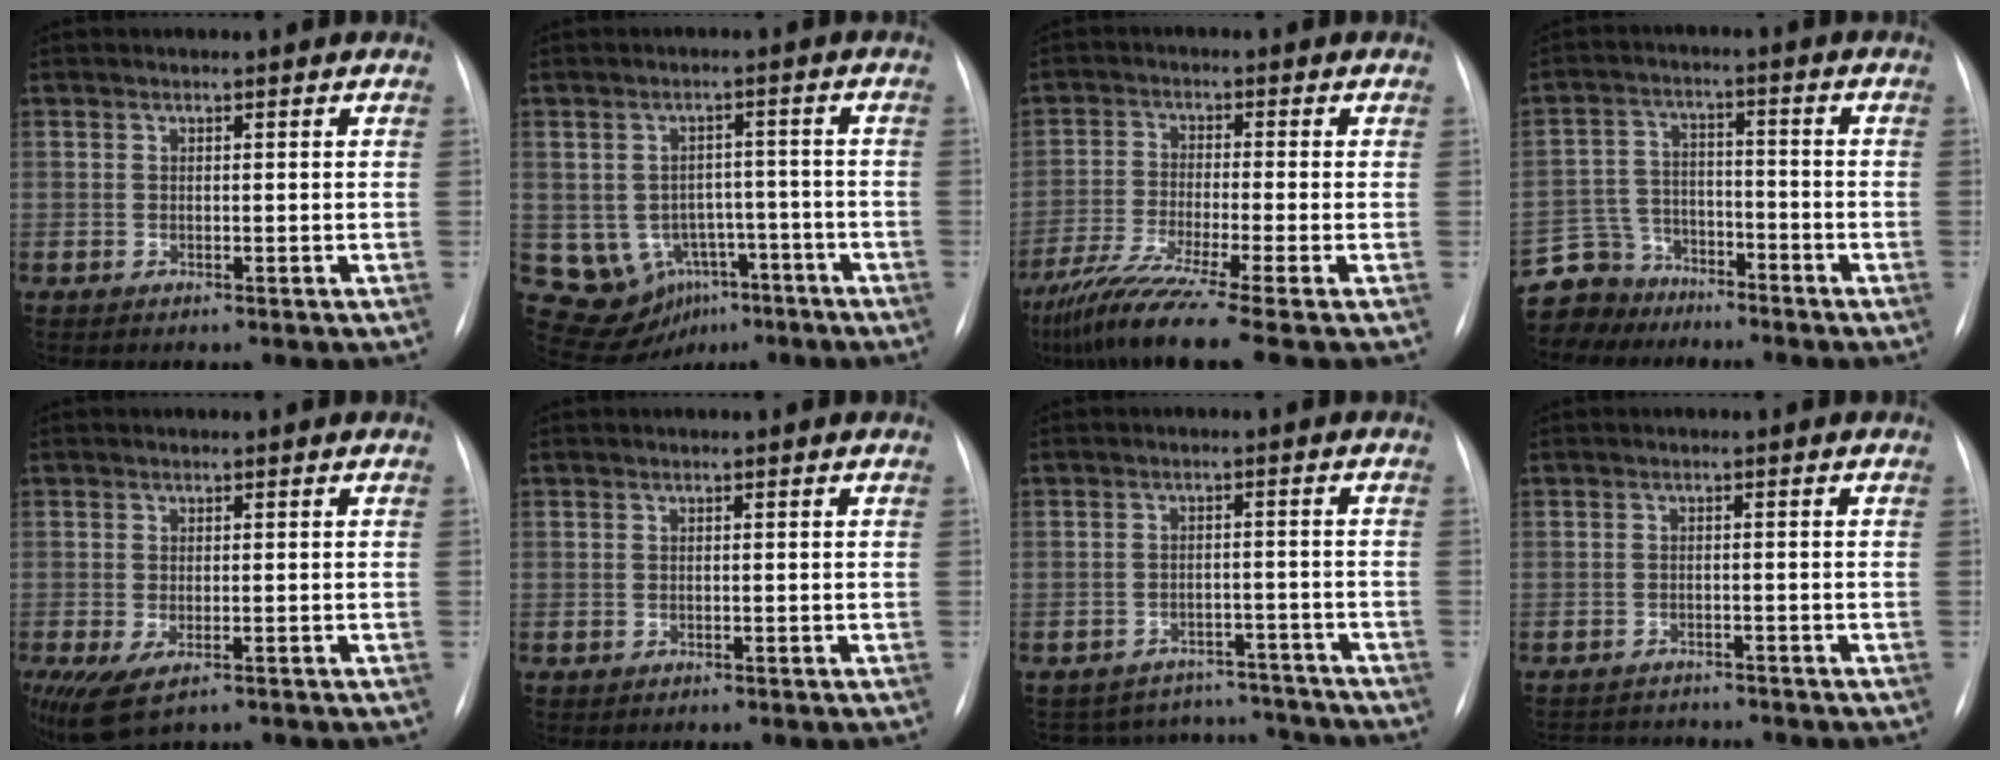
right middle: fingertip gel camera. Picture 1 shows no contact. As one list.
[{"total": 9.3, "force": [-4.1, 7.7, 3.2], "torque": [-0.048, 0.031, -0.047]}, {"total": 11.5, "force": [-8.6, -1.9, 7.3], "torque": [-0.128, -0.045, -0.145]}, {"total": 7.8, "force": [-6.9, 3.6, -0.7], "torque": [0.008, 0.014, -0.132]}, {"total": 6.9, "force": [-4.1, 2.9, 4.7], "torque": [-0.086, -0.021, -0.068]}, {"total": 0.0}, {"total": 10.1, "force": [-9.5, 3.3, -0.7], "torque": [0.016, 0.036, -0.120]}, {"total": 6.3, "force": [-6.1, 1.4, 1.0], "torque": [-0.012, 0.004, -0.084]}]